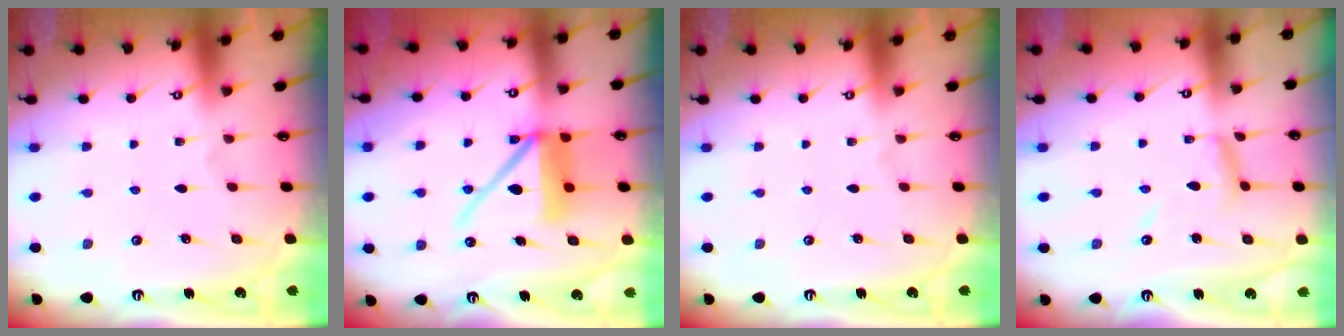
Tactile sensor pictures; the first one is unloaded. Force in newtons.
{"total": 12.3, "press": 12.2, "slide": 1.6}
{"total": 0.0}
{"total": 8.6, "press": 8.6, "slide": 0.6}